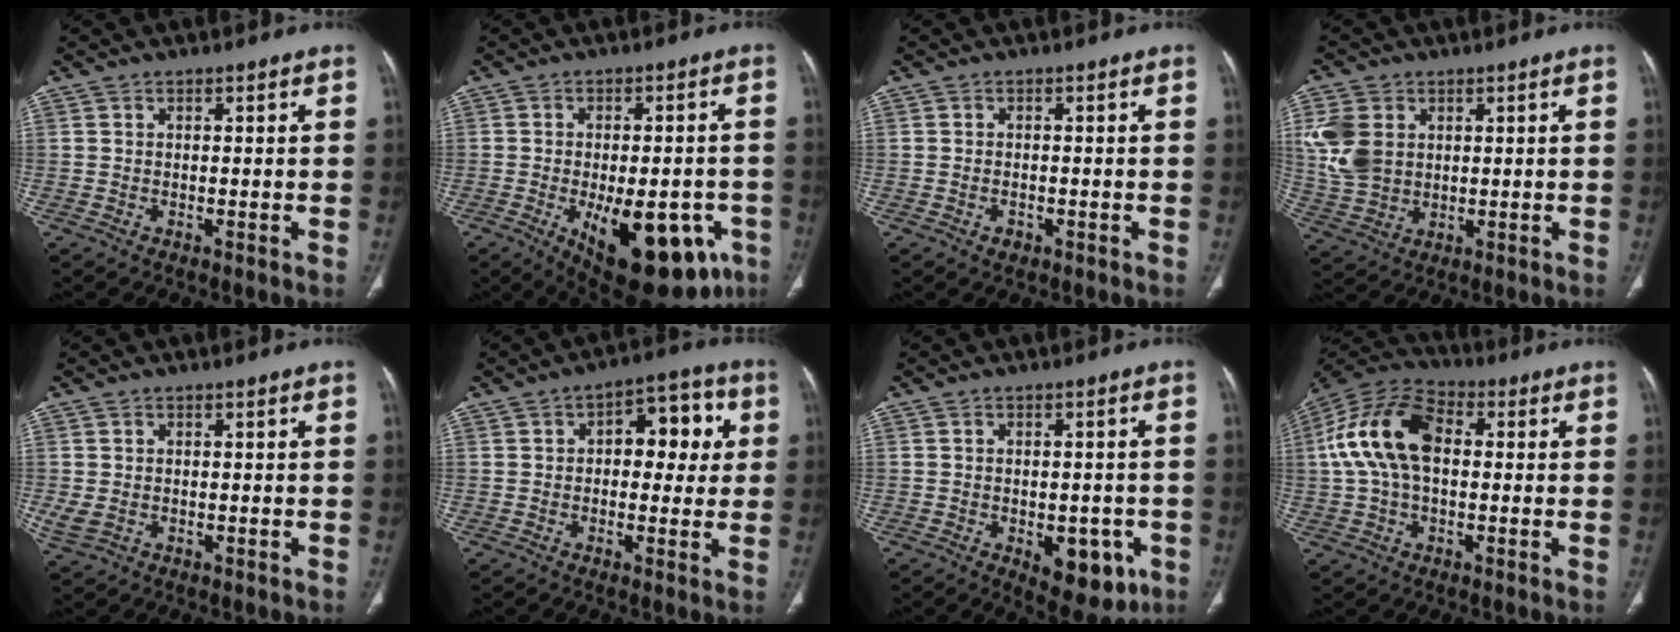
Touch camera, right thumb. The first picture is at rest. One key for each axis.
{"total": 21.3, "fx": -8.2, "fy": 10.0, "fz": 16.9, "tx": -0.178, "ty": 0.004, "tz": -0.093}
{"total": 1.6, "fx": -0.8, "fy": 1.1, "fz": 0.9, "tx": -0.012, "ty": 0.005, "tz": -0.008}
{"total": 9.9, "fx": 2.5, "fy": 7.5, "fz": 6.0, "tx": -0.119, "ty": -0.006, "tz": 0.060}
{"total": 3.1, "fx": -0.3, "fy": 2.3, "fz": 2.1, "tx": -0.057, "ty": 0.004, "tz": 0.004}
{"total": 10.9, "fx": 2.1, "fy": 6.4, "fz": 8.6, "tx": -0.066, "ty": 0.022, "tz": 0.022}
{"total": 10.4, "fx": -3.9, "fy": 5.6, "fz": 7.8, "tx": -0.071, "ty": 0.007, "tz": -0.038}
{"total": 15.6, "fx": 1.6, "fy": 9.5, "fz": 12.3, "tx": -0.245, "ty": 0.036, "tz": 0.021}